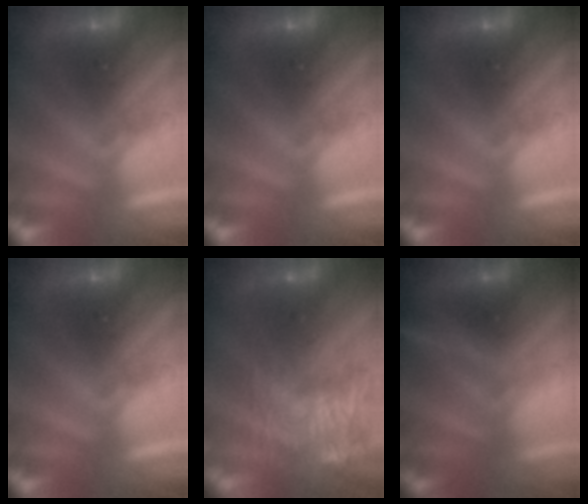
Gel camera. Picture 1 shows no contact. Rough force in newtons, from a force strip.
{"total": 0.0}
{"total": 0.0}
{"total": 0.0}
{"total": 7.5}
{"total": 2.9}